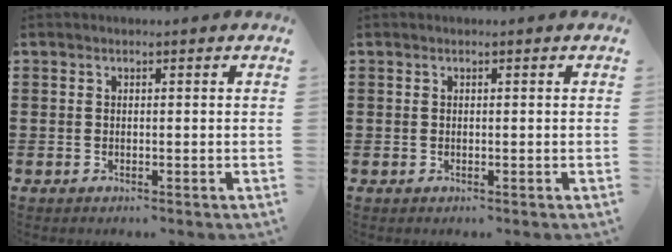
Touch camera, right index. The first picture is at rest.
{"total": 0.0}